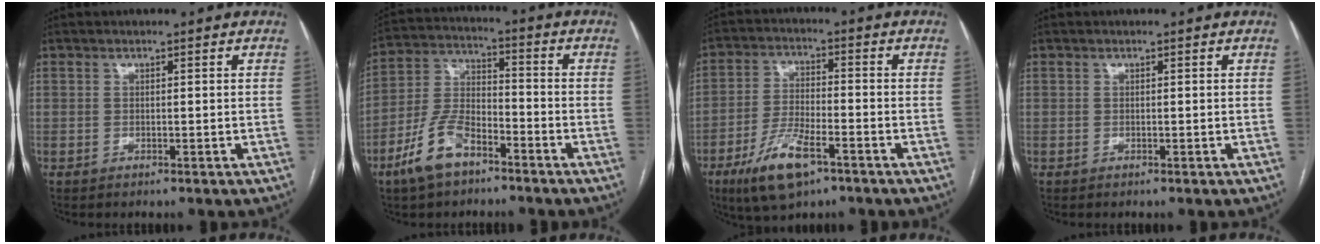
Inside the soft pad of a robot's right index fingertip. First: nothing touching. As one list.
[{"total": 10.1, "force": [-6.3, 4.5, 6.5], "torque": [-0.149, 0.005, -0.123]}, {"total": 10.2, "force": [-5.8, 3.1, 7.8], "torque": [-0.159, -0.012, -0.102]}, {"total": 0.0}]